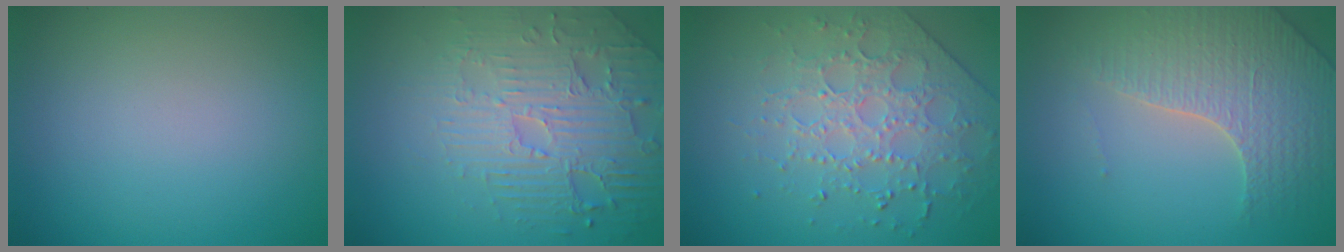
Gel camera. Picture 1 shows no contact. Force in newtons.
{"total": 4.6, "press": 4.3, "slide": 1.6}
{"total": 3.8, "press": 3.7, "slide": 0.7}
{"total": 3.8, "press": 3.7, "slide": 0.8}